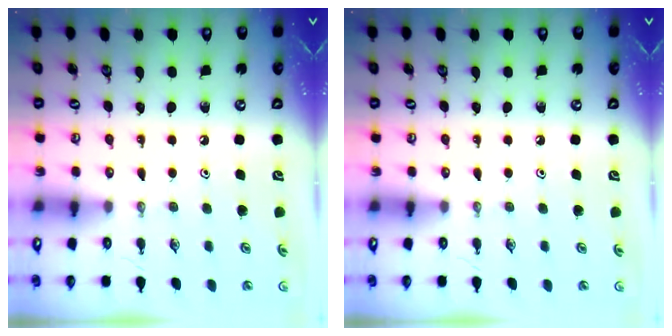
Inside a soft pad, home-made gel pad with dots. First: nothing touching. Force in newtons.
{"total": 0.0}